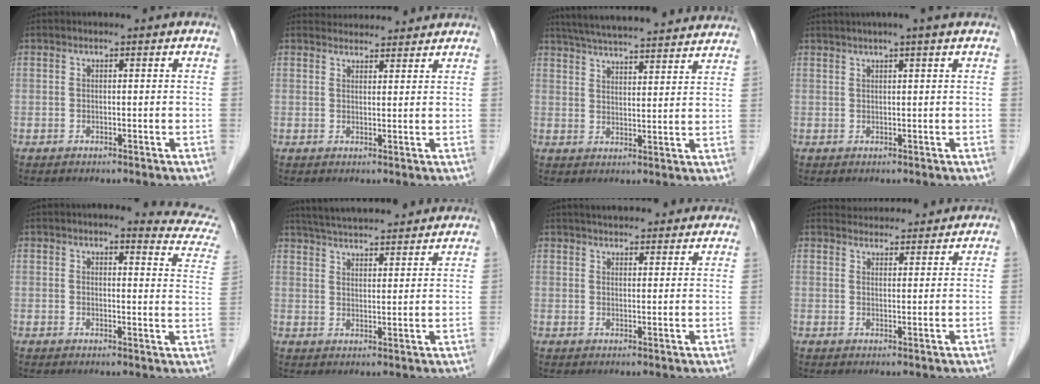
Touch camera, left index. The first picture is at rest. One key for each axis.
{"total": 6.4, "fx": 6.3, "fy": 1.0, "fz": 0.8, "tx": -0.010, "ty": 0.022, "tz": 0.077}
{"total": 24.7, "fx": 22.6, "fy": 2.1, "fz": 9.7, "tx": -0.160, "ty": 0.001, "tz": 0.295}
{"total": 5.0, "fx": 3.8, "fy": -0.8, "fz": 3.3, "tx": -0.047, "ty": 0.022, "tz": 0.056}
{"total": 8.6, "fx": 8.2, "fy": 0.5, "fz": 2.4, "tx": -0.013, "ty": -0.047, "tz": 0.061}
{"total": 17.9, "fx": 16.2, "fy": 2.3, "fz": 7.1, "tx": -0.115, "ty": 0.038, "tz": 0.227}
{"total": 14.3, "fx": 12.9, "fy": 2.9, "fz": 5.5, "tx": -0.063, "ty": 0.031, "tz": 0.160}
{"total": 7.1, "fx": 6.9, "fy": 1.3, "fz": 0.9, "tx": -0.010, "ty": 0.019, "tz": 0.084}